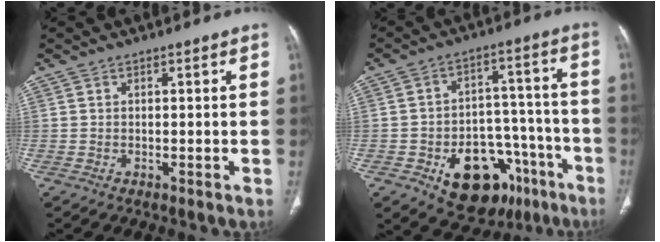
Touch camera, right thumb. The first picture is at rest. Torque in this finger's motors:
{"motor_torque": [4.60, 0.41, 1.24, -1.10, 0.07]}